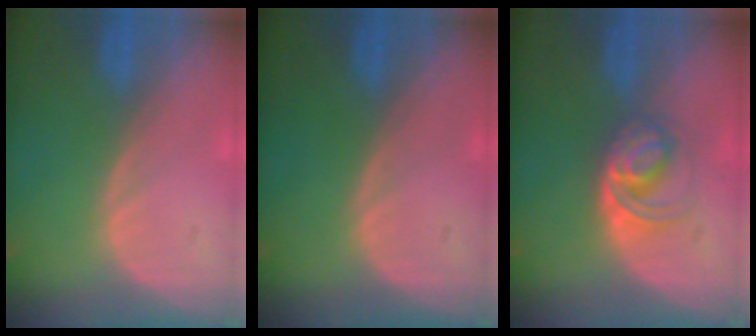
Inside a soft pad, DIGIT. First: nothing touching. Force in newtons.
{"total": 0.0}
{"total": 5.1, "press": 5.0, "slide": 1.3}